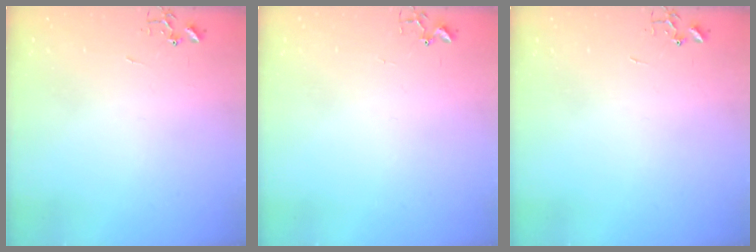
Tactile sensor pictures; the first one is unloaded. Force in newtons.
{"total": 4.0, "press": 3.9, "slide": 0.4}
{"total": 0.0}